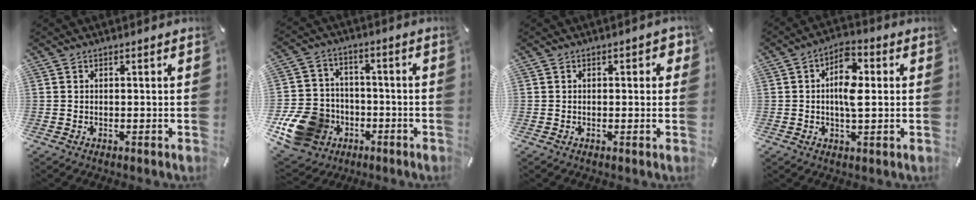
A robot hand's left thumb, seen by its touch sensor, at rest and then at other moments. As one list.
[{"total": 15.6, "force": [-6.0, 12.7, 6.7], "torque": [-0.138, 0.039, -0.099]}, {"total": 2.0, "force": [0.0, 1.1, 1.6], "torque": [-0.021, 0.006, -0.004]}, {"total": 8.9, "force": [0.8, 4.1, 7.8], "torque": [-0.136, 0.007, 0.010]}]